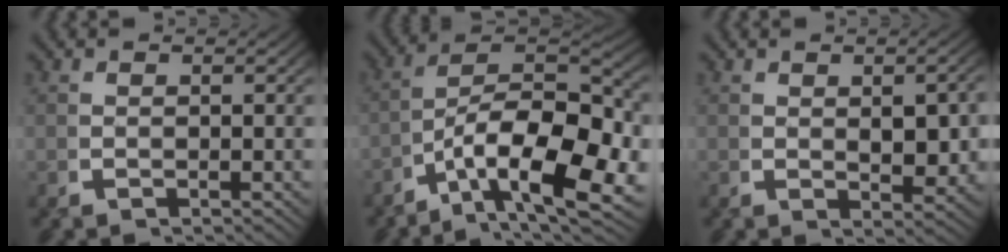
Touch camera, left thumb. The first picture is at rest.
{"total": 14.8, "force": [-2.0, 9.3, 11.3], "torque": [-0.183, -0.044, -0.019]}
{"total": 2.7, "force": [0.4, 1.2, 2.3], "torque": [-0.029, -0.007, 0.013]}